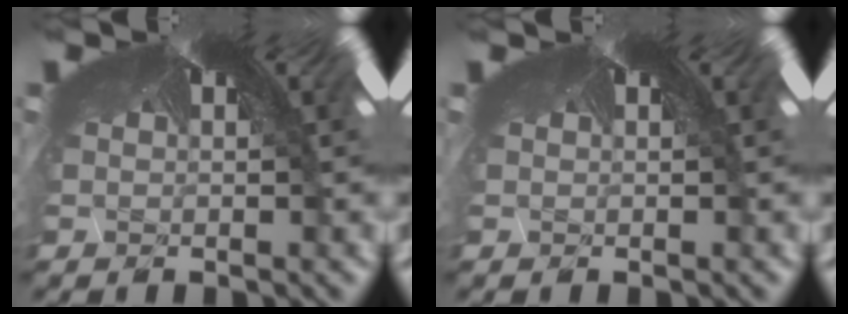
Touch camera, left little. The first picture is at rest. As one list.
[{"total": 0.0}]